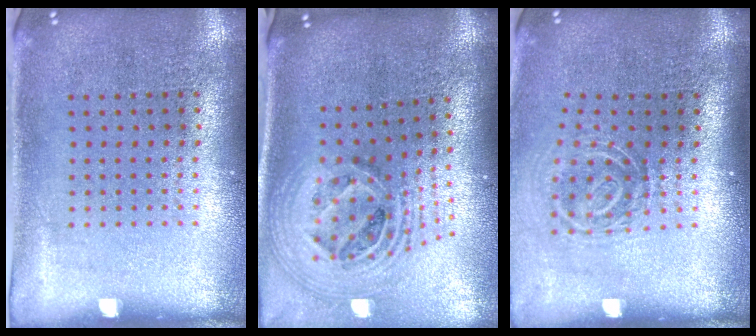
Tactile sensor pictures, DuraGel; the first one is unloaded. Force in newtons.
{"total": 2.8, "press": 1.8, "slide": 2.1}
{"total": 1.8, "press": 1.2, "slide": 1.4}